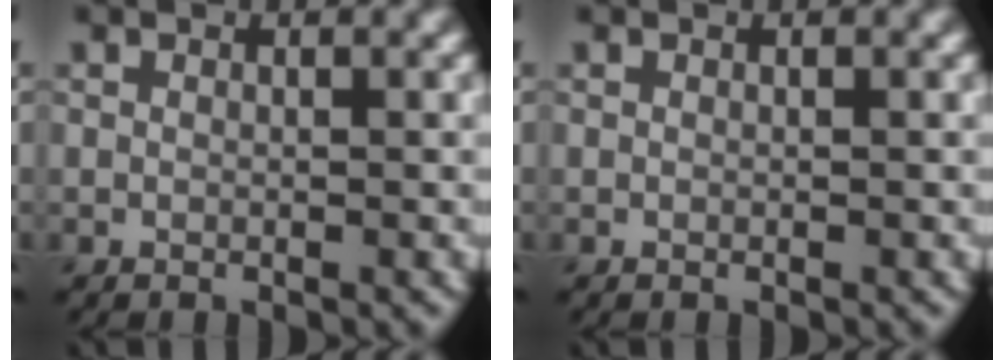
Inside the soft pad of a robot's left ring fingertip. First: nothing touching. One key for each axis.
{"total": 0.0}